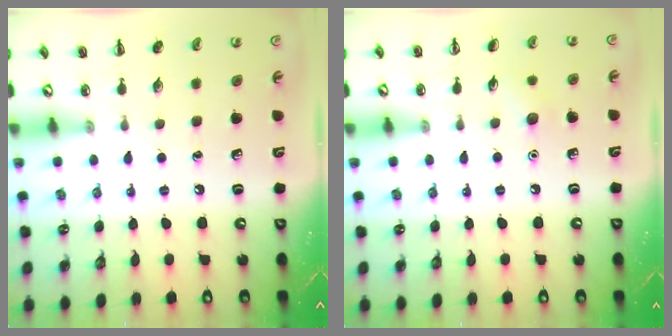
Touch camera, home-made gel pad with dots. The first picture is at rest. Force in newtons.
{"total": 5.0, "press": 4.7, "slide": 1.5}